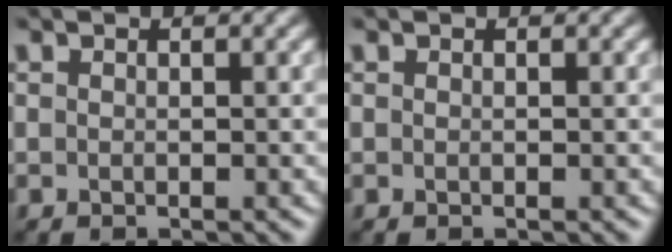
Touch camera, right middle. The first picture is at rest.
{"total": 0.0}